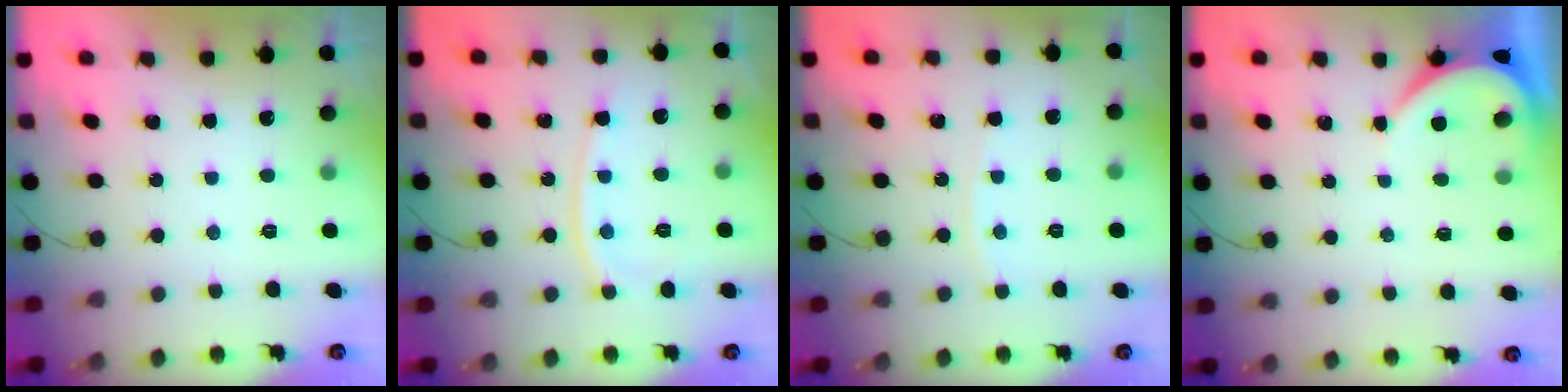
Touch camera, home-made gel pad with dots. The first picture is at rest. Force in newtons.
{"total": 9.2, "press": 9.1, "slide": 1.2}
{"total": 2.3, "press": 2.2, "slide": 0.3}
{"total": 3.9, "press": 3.9, "slide": 0.5}